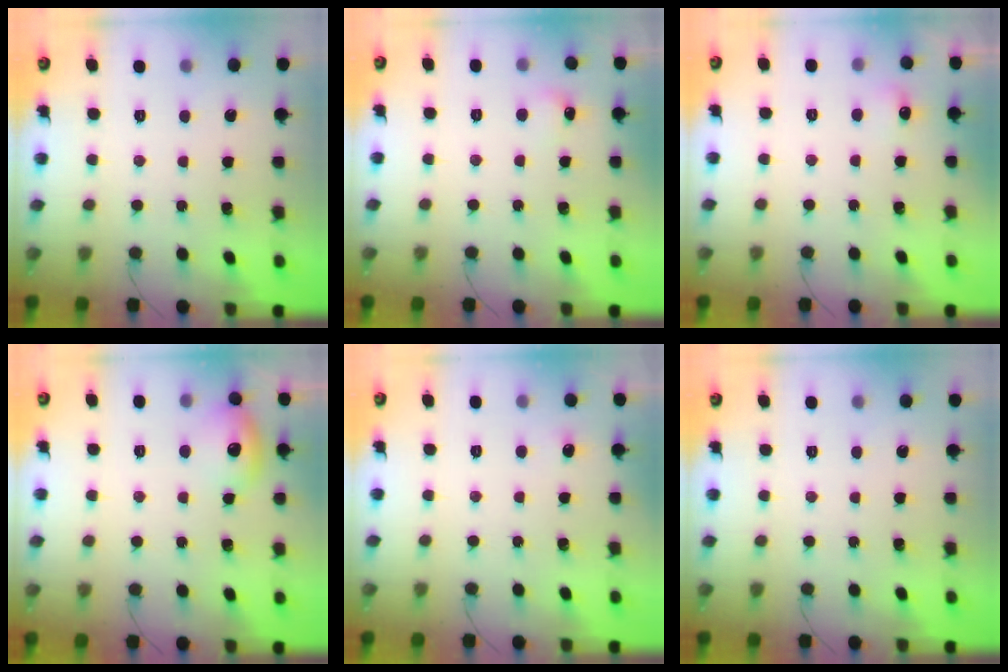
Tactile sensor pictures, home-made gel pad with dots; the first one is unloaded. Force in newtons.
{"total": 4.7, "press": 4.5, "slide": 1.3}
{"total": 5.3, "press": 5.1, "slide": 1.4}
{"total": 9.5, "press": 9.4, "slide": 1.3}
{"total": 12.0, "press": 2.8, "slide": 11.6}
{"total": 0.0}